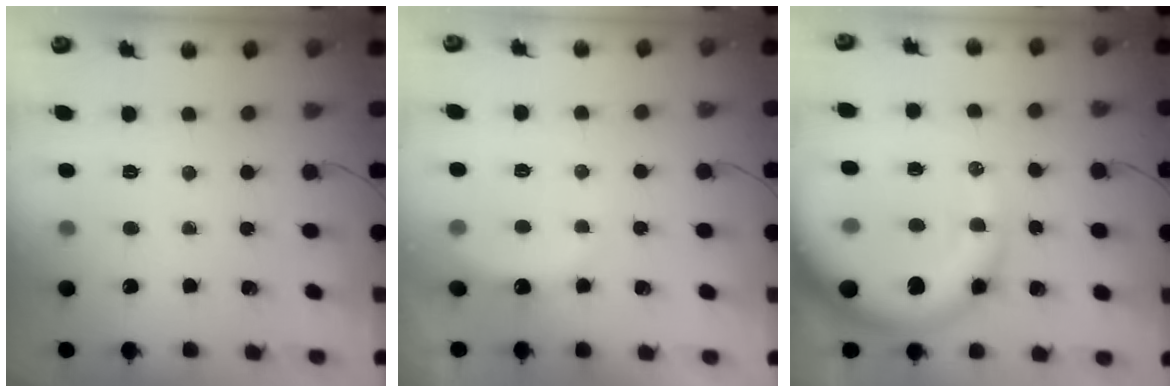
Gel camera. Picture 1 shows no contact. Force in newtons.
{"total": 7.4, "press": 7.3, "slide": 1.4}
{"total": 16.9, "press": 16.6, "slide": 3.4}